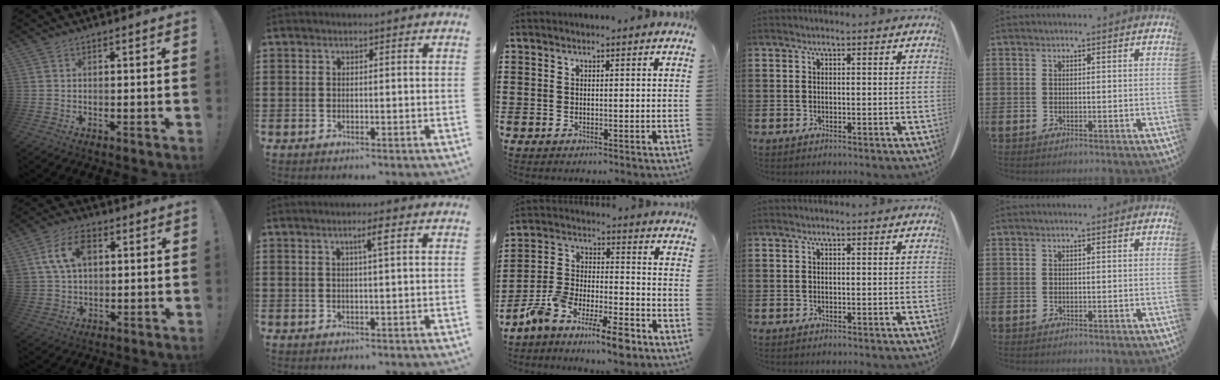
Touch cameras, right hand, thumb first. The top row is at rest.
{"thumb": {"total": 10.7, "force": [3.8, 7.5, 6.6], "torque": [-0.119, 0.004, 0.072]}, "index": {"total": 2.5, "force": [1.1, -0.1, 2.3], "torque": [-0.039, -0.004, 0.013]}, "middle": {"total": 10.2, "force": [-8.6, 1.8, 5.0], "torque": [-0.103, 0.021, -0.169]}}